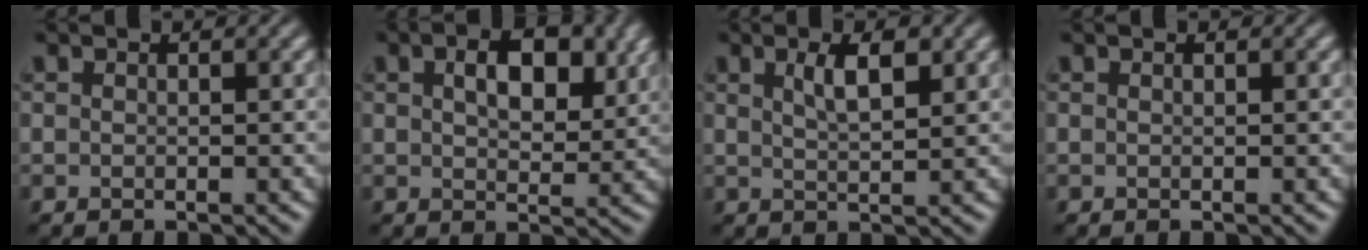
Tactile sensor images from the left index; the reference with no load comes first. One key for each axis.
{"total": 4.9, "fx": 1.8, "fy": 2.7, "fz": 3.7, "tx": -0.060, "ty": 0.001, "tz": 0.028}
{"total": 3.0, "fx": 1.4, "fy": 0.8, "fz": 2.5, "tx": -0.040, "ty": 0.004, "tz": 0.024}
{"total": 0.0}